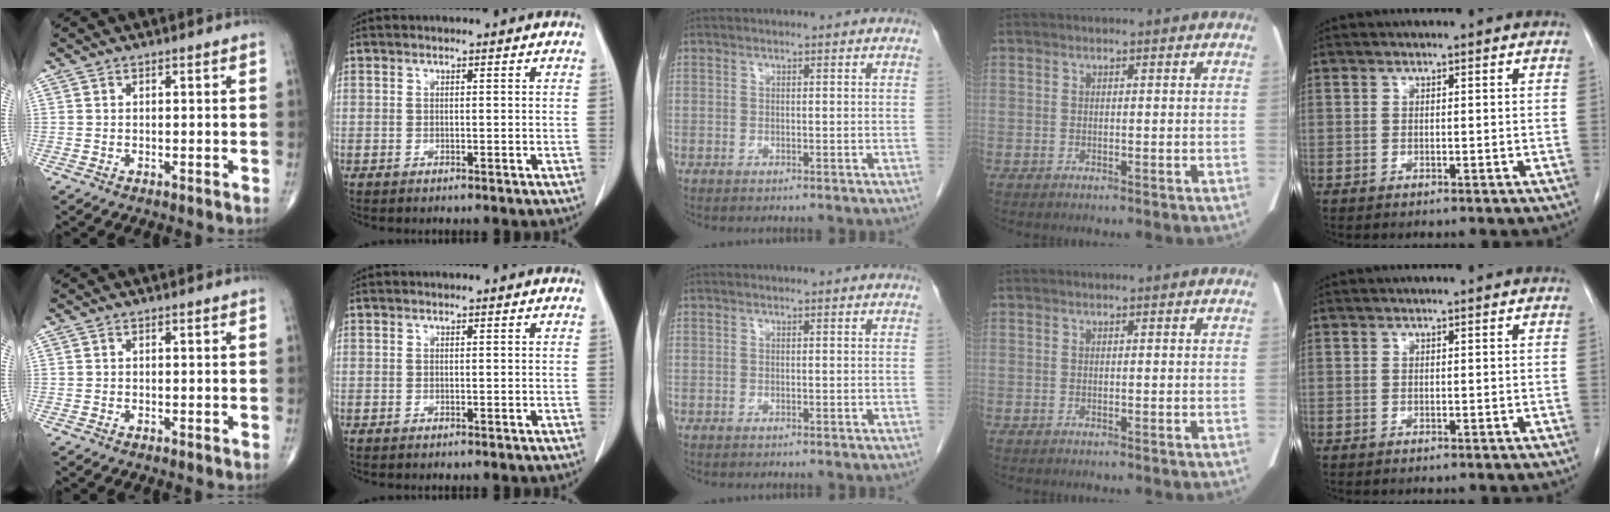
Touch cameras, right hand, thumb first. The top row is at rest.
{}